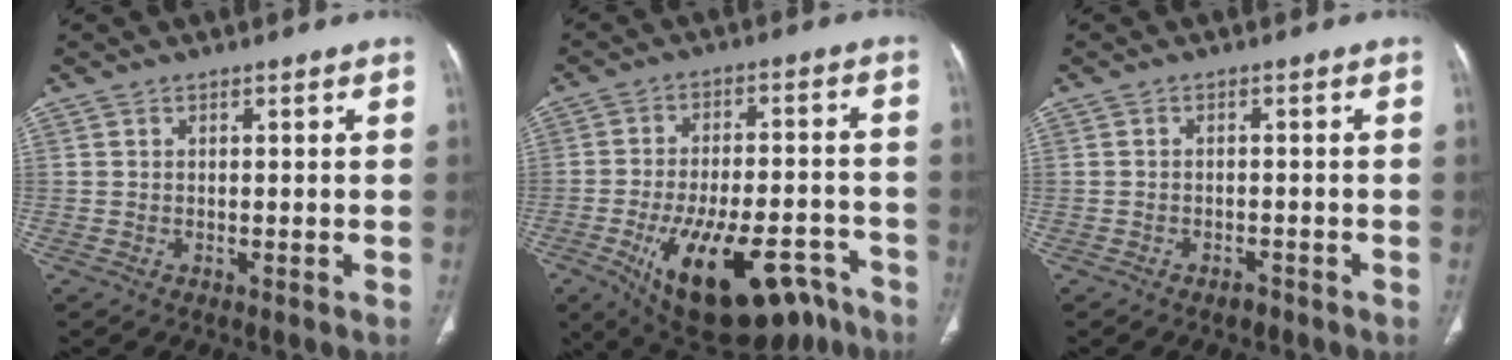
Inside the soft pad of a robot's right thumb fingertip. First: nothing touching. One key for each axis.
{"total": 22.7, "fx": -12.6, "fy": 10.1, "fz": 15.9, "tx": -0.213, "ty": 0.048, "tz": -0.179}
{"total": 1.6, "fx": -1.2, "fy": 0.8, "fz": 0.6, "tx": -0.013, "ty": 0.005, "tz": -0.017}